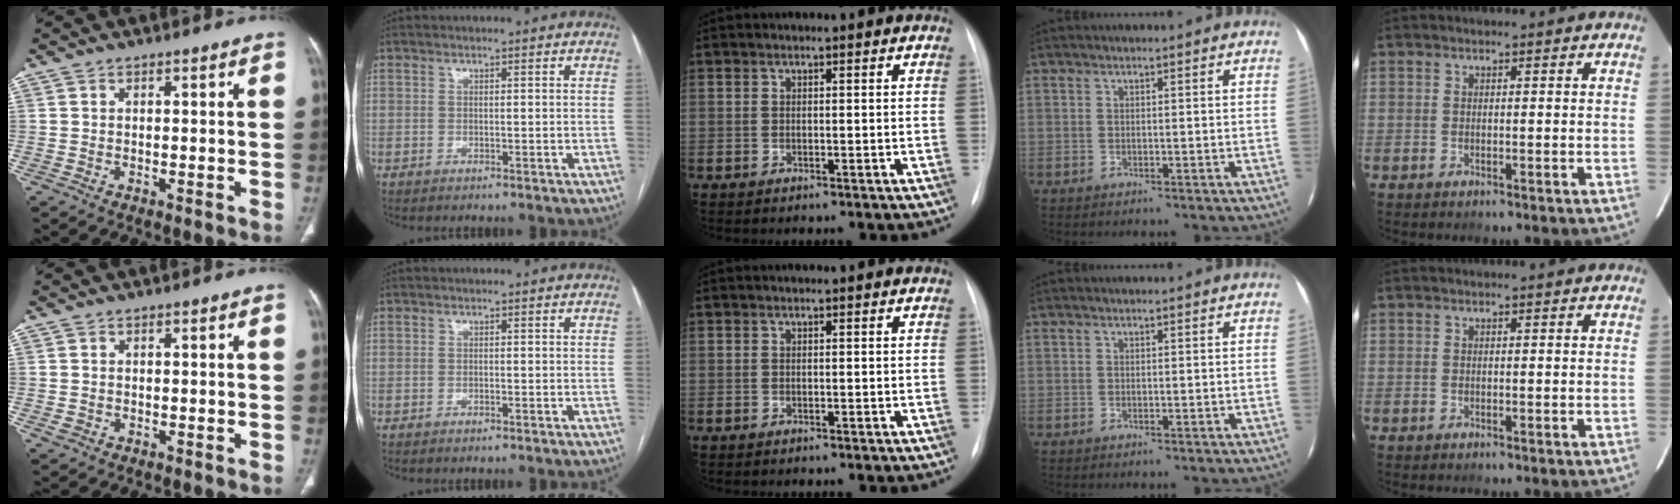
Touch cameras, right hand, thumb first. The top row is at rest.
{"thumb": {"total": 1.2, "force": [-0.3, 1.0, 0.4], "torque": [-0.011, 0.005, -0.002]}}